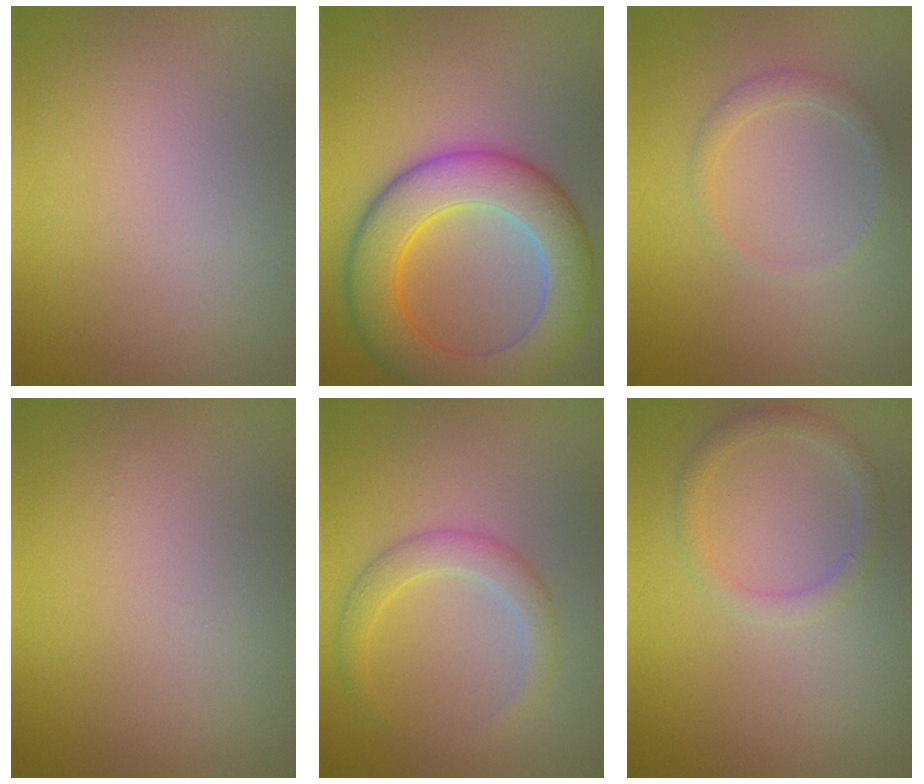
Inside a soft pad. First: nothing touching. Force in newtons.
{"total": 9.0, "press": 9.0, "slide": 0.4}
{"total": 1.3, "press": 1.3, "slide": 0.2}
{"total": 0.0}
{"total": 2.5, "press": 2.5, "slide": 0.1}
{"total": 1.6, "press": 1.6, "slide": 0.1}